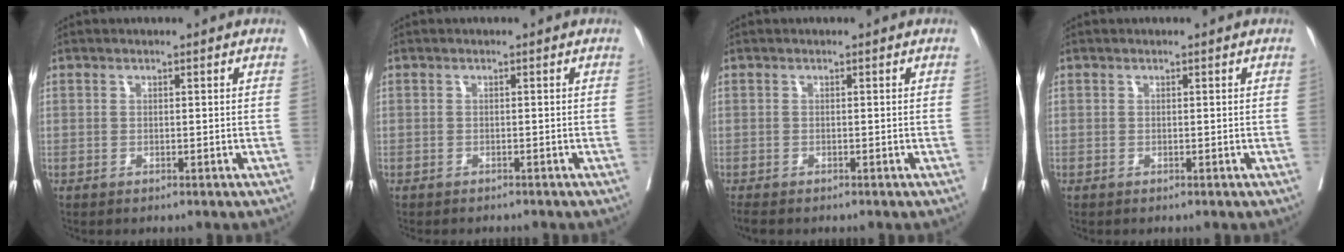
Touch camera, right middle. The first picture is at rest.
{"total": 2.6, "force": [-2.4, 0.8, 0.7], "torque": [-0.009, -0.004, -0.031]}
{"total": 1.7, "force": [-1.4, 0.4, 0.7], "torque": [-0.017, -0.008, -0.021]}
{"total": 0.0}